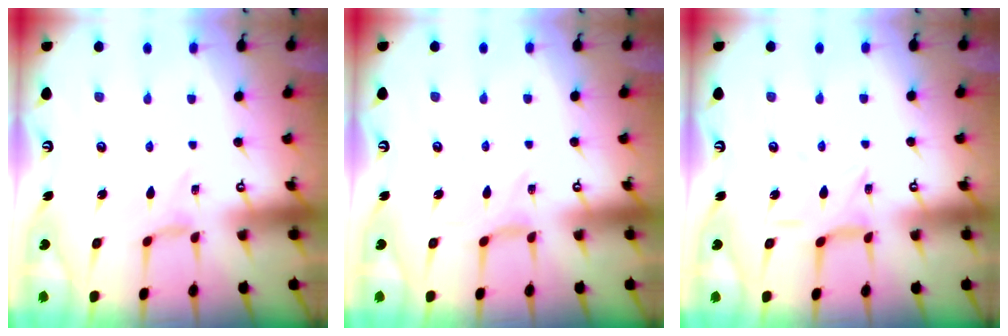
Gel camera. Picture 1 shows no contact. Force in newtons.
{"total": 0.9, "press": 0.8, "slide": 0.4}
{"total": 4.7, "press": 4.7, "slide": 0.1}